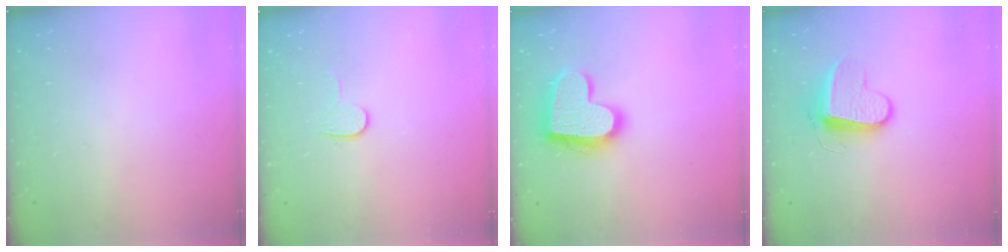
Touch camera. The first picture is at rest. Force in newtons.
{"total": 3.7, "press": 3.6, "slide": 0.4}
{"total": 18.0, "press": 17.9, "slide": 1.6}
{"total": 9.4, "press": 9.4, "slide": 0.5}